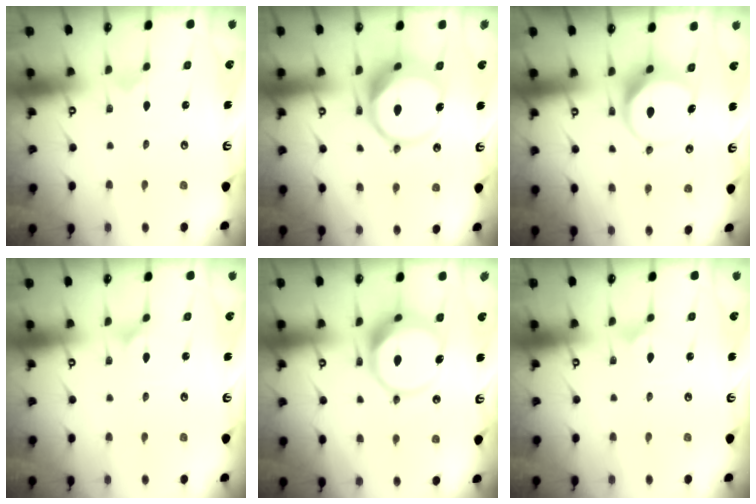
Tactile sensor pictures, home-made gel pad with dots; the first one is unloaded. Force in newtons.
{"total": 15.6, "press": 15.5, "slide": 1.8}
{"total": 8.5, "press": 8.4, "slide": 0.9}
{"total": 1.9, "press": 1.9, "slide": 0.0}
{"total": 13.1, "press": 13.0, "slide": 1.6}
{"total": 2.1, "press": 2.1, "slide": 0.1}